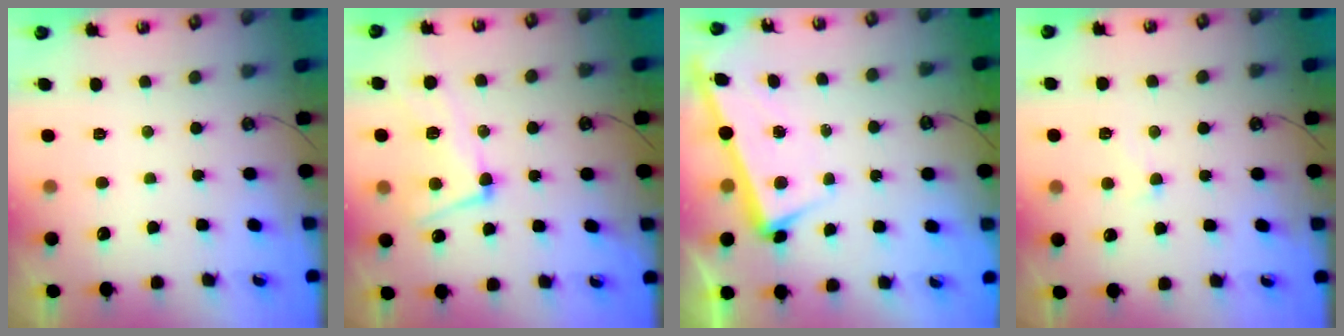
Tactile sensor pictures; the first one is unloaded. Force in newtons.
{"total": 6.2, "press": 6.0, "slide": 1.3}
{"total": 3.5, "press": 3.3, "slide": 1.1}
{"total": 0.9, "press": 0.8, "slide": 0.4}